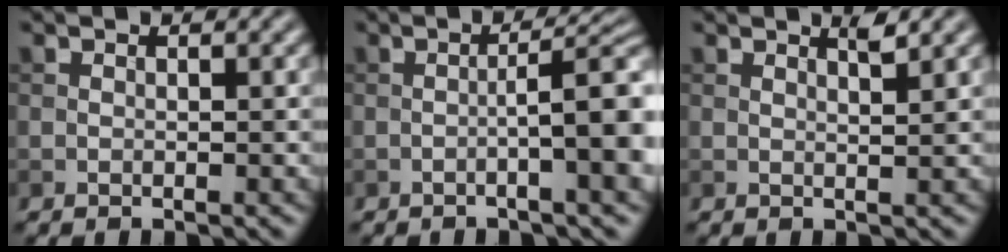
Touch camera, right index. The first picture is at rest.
{"total": 7.1, "force": [-1.1, 1.3, 6.9], "torque": [-0.093, 0.012, -0.022]}
{"total": 1.4, "force": [1.1, 0.2, 0.9], "torque": [-0.010, 0.002, 0.016]}